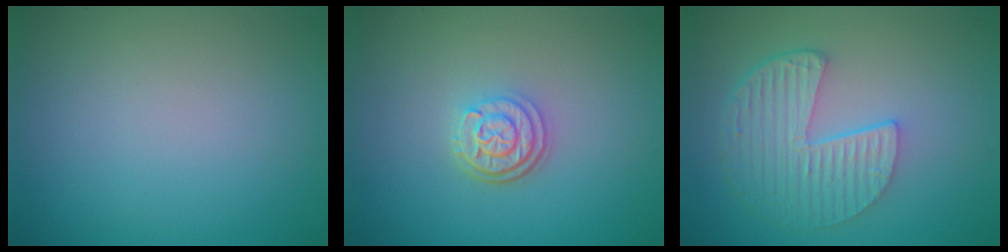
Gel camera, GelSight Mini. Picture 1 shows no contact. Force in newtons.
{"total": 3.0, "press": 2.4, "slide": 1.8}
{"total": 5.4, "press": 4.0, "slide": 3.6}